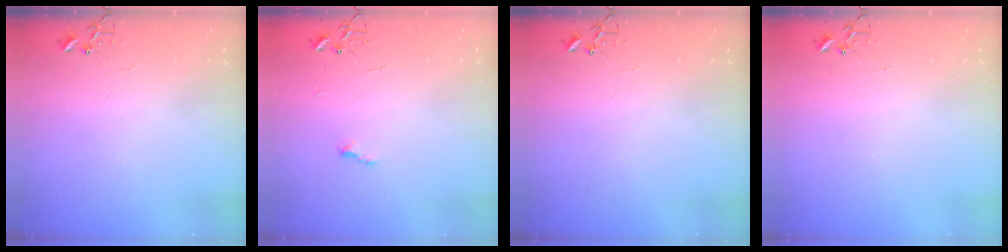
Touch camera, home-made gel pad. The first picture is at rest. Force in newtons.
{"total": 4.7, "press": 4.7, "slide": 0.7}
{"total": 0.0}
{"total": 0.0}